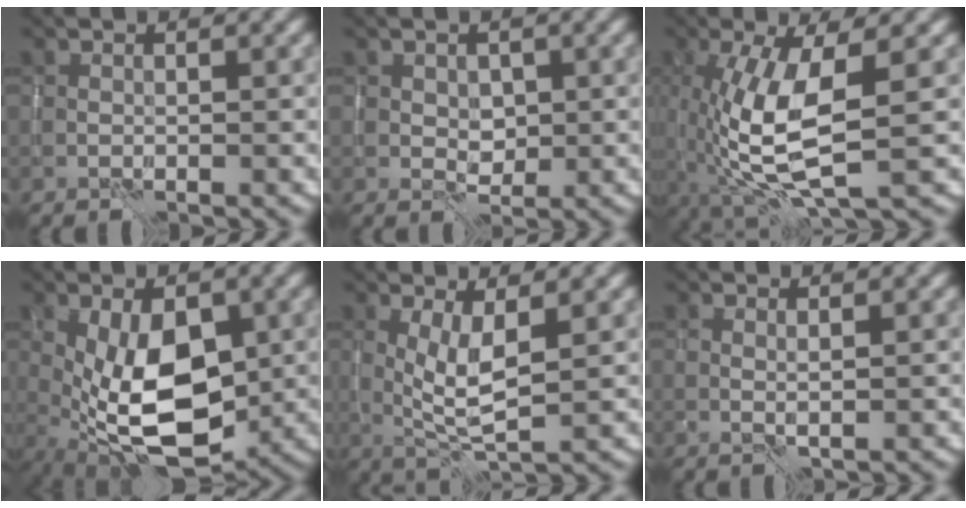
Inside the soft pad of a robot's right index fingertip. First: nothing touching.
{"total": 1.5, "force": [0.3, 1.2, 0.8], "torque": [-0.013, -0.004, 0.008]}
{"total": 7.7, "force": [-0.6, 2.4, 7.2], "torque": [-0.166, -0.004, -0.012]}
{"total": 8.9, "force": [-0.6, 4.5, 7.7], "torque": [-0.146, -0.010, -0.010]}
{"total": 3.9, "force": [0.7, 0.9, 3.7], "torque": [-0.075, -0.009, 0.017]}
{"total": 0.8, "force": [0.4, -0.2, 0.6], "torque": [-0.012, -0.002, 0.006]}